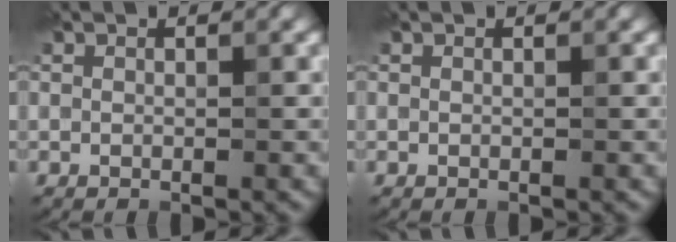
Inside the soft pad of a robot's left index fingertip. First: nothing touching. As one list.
[{"total": 0.0}]